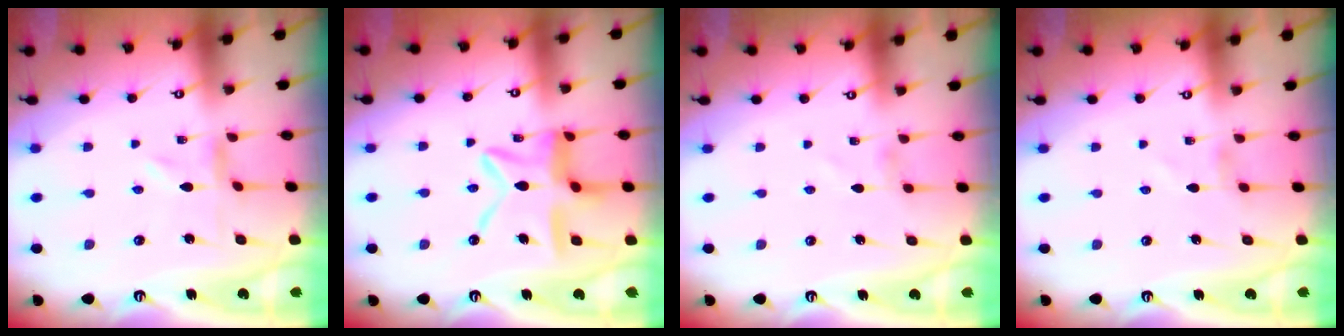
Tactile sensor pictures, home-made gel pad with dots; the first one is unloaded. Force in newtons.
{"total": 15.1, "press": 15.0, "slide": 1.4}
{"total": 0.6, "press": 0.6, "slide": 0.2}
{"total": 0.8, "press": 0.8, "slide": 0.3}